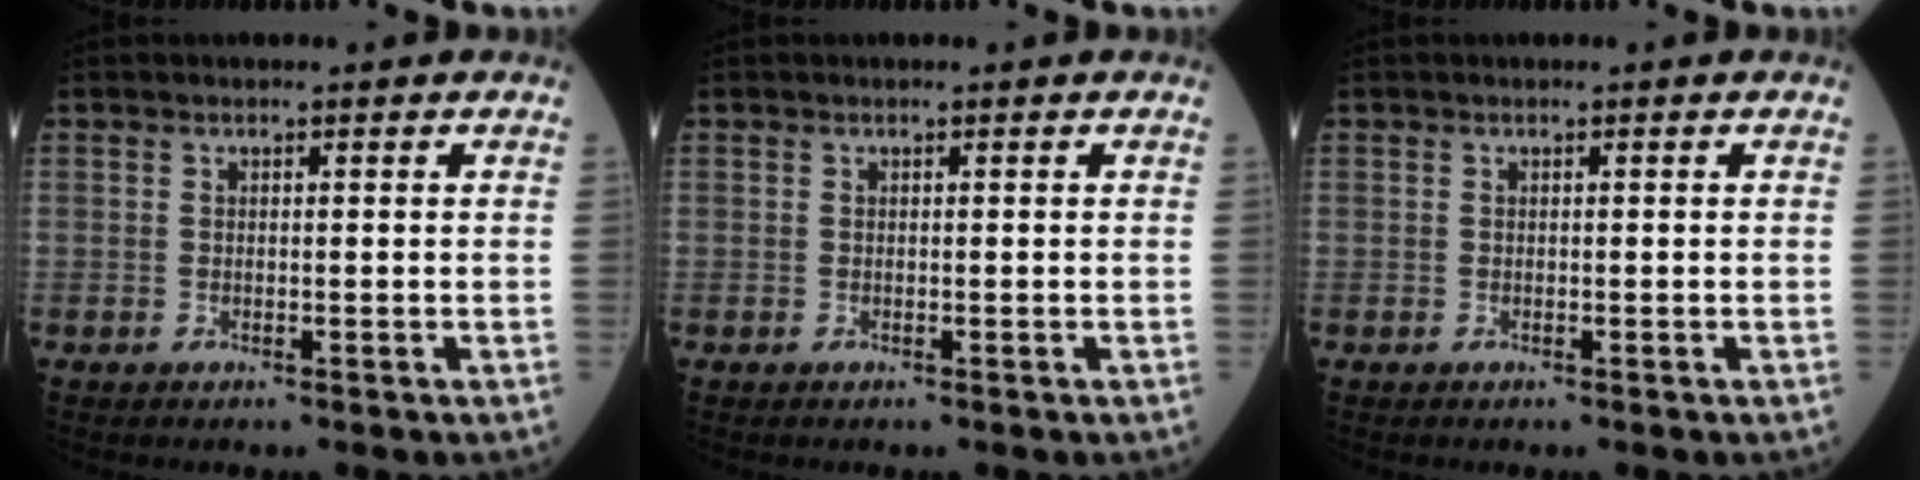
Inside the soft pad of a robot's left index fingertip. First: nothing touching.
{"total": 0.0}
{"total": 0.0}